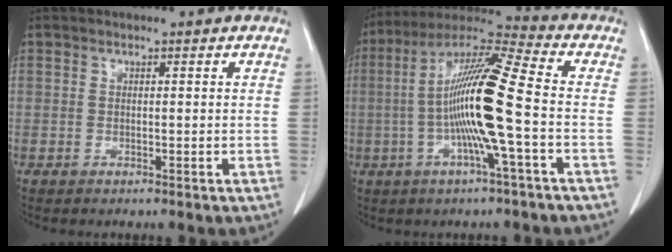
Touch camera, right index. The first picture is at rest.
{"total": 14.7, "force": [-2.1, -0.3, 14.5], "torque": [-0.276, 0.007, -0.051]}